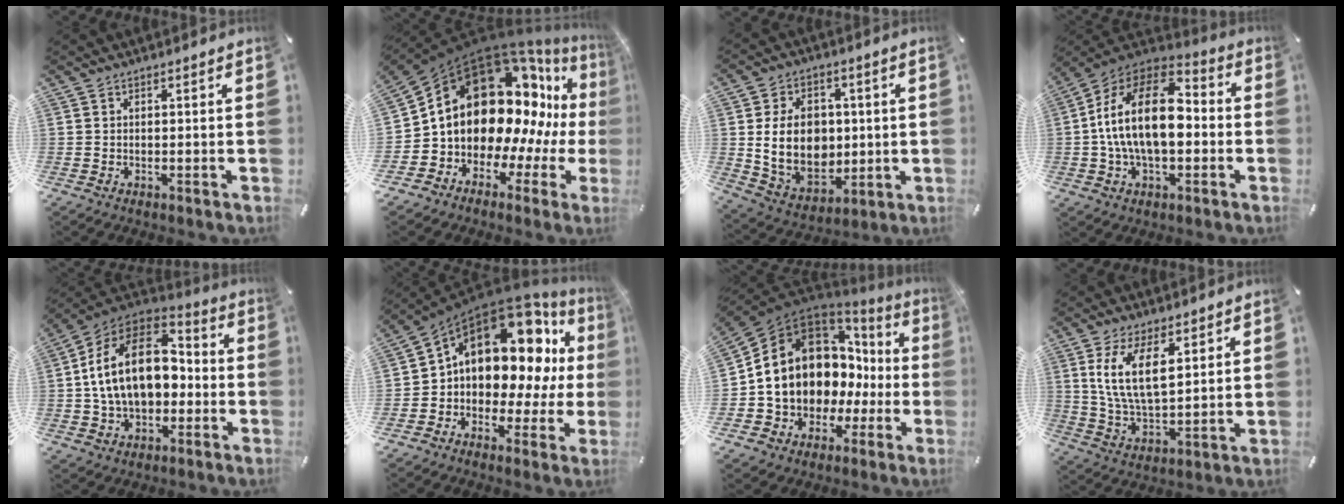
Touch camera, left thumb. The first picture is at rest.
{"total": 19.9, "force": [6.6, 14.7, 11.8], "torque": [-0.182, -0.081, 0.136]}
{"total": 15.0, "force": [1.2, 11.8, 9.1], "torque": [-0.188, 0.002, 0.026]}
{"total": 19.8, "force": [0.0, 11.8, 15.9], "torque": [-0.310, 0.005, -0.007]}
{"total": 20.0, "force": [0.2, 14.0, 14.3], "torque": [-0.272, 0.015, 0.003]}
{"total": 15.7, "force": [6.8, 10.3, 9.6], "torque": [-0.134, -0.061, 0.116]}
{"total": 15.8, "force": [3.0, 12.6, 9.1], "torque": [-0.171, -0.040, 0.059]}
{"total": 11.7, "force": [5.6, 5.5, 8.7], "torque": [-0.185, -0.014, 0.099]}